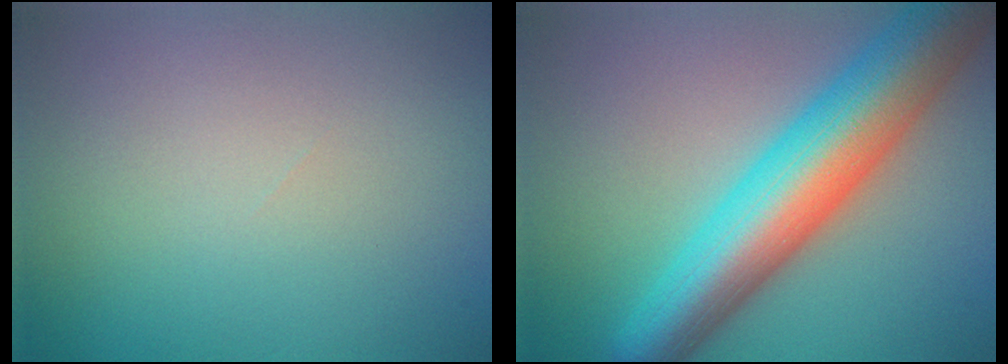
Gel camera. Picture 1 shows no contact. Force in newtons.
{"total": 10.9, "press": 10.9, "slide": 0.3}